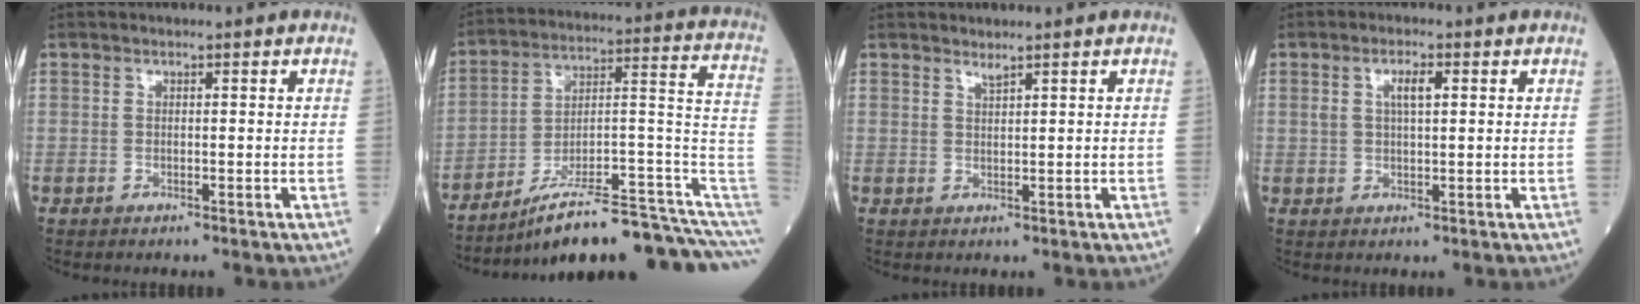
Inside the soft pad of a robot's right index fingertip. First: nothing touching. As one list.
[{"total": 20.5, "force": [-15.9, 0.8, 12.9], "torque": [-0.114, 0.051, -0.241]}, {"total": 1.0, "force": [0.9, -0.2, 0.3], "torque": [-0.009, -0.008, 0.018]}, {"total": 3.4, "force": [1.1, 1.0, 3.0], "torque": [-0.058, 0.005, 0.021]}]